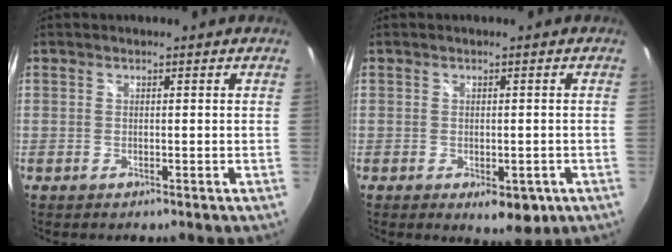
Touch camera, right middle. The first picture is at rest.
{"total": 5.6, "force": [-2.6, 2.9, 4.1], "torque": [-0.058, -0.017, -0.031]}